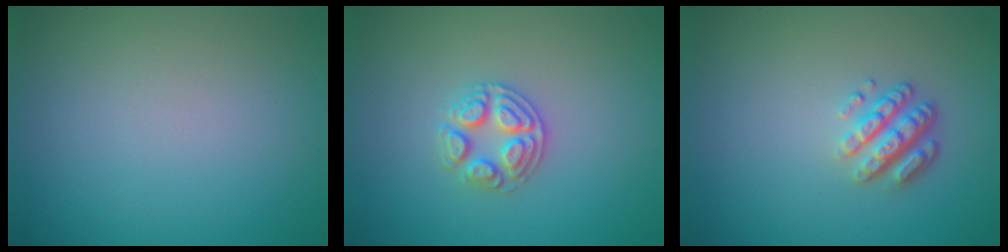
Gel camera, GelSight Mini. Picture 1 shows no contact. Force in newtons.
{"total": 2.7, "press": 2.6, "slide": 0.7}
{"total": 3.4, "press": 2.6, "slide": 2.2}